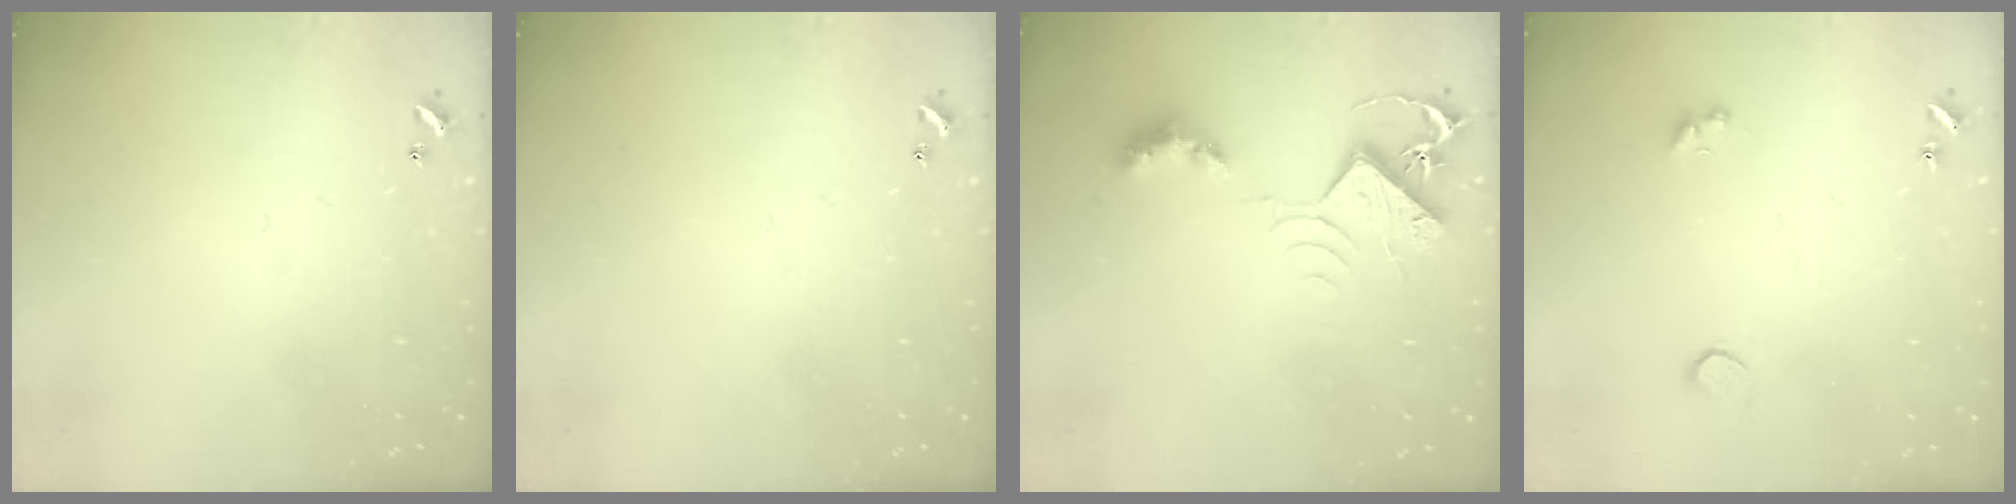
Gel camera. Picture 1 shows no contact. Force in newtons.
{"total": 0.0}
{"total": 7.1, "press": 7.1, "slide": 1.0}
{"total": 2.6, "press": 2.2, "slide": 1.2}